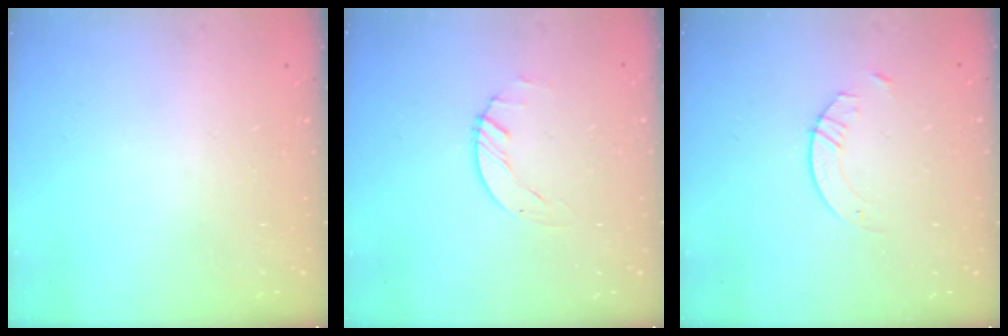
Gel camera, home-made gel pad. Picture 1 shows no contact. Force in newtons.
{"total": 0.8, "press": 0.8, "slide": 0.2}
{"total": 2.9, "press": 2.9, "slide": 0.3}